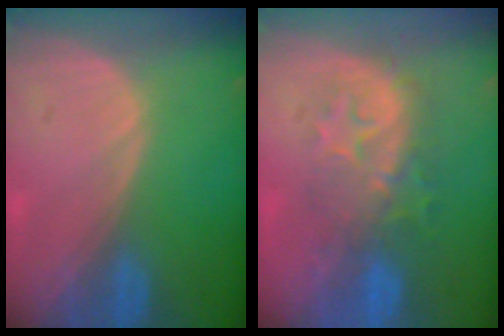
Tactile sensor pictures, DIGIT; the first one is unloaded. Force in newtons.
{"total": 8.4, "press": 8.2, "slide": 1.4}